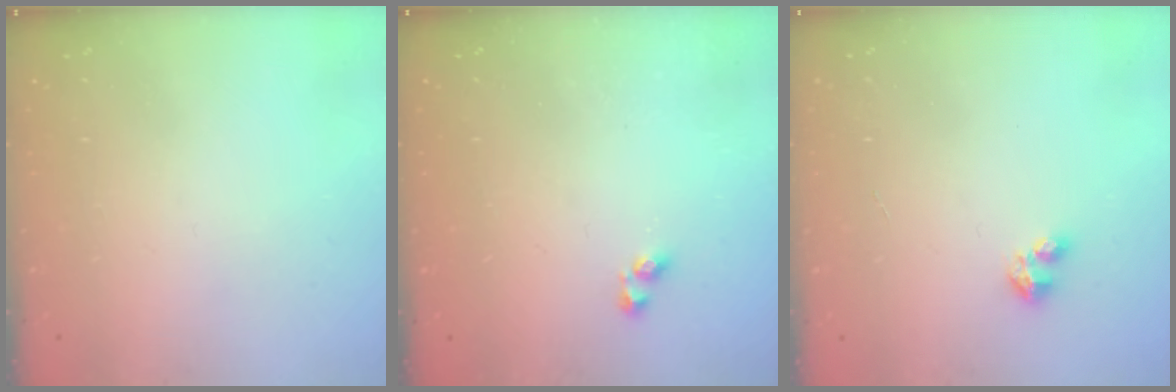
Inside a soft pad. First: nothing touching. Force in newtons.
{"total": 2.9, "press": 2.9, "slide": 0.6}
{"total": 3.4, "press": 3.4, "slide": 0.4}